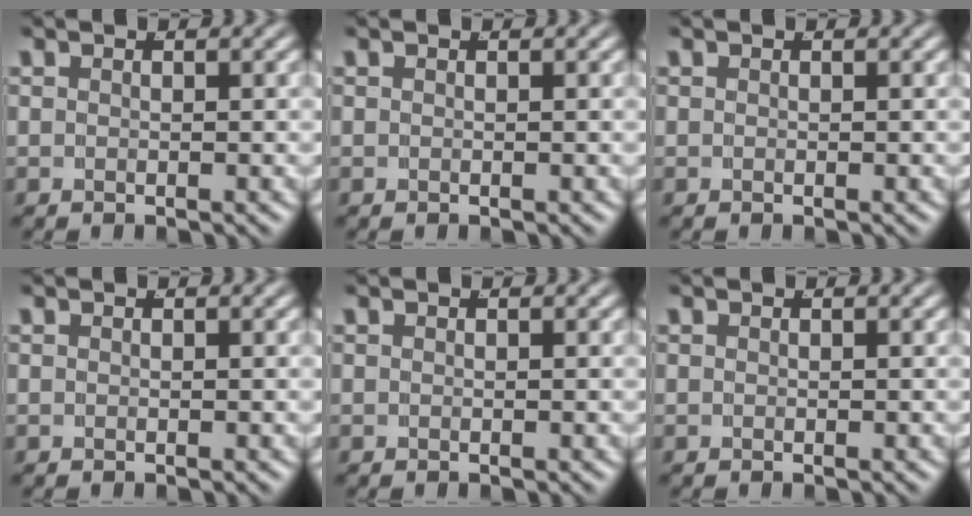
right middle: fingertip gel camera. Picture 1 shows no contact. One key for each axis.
{"total": 0.0}
{"total": 0.0}
{"total": 0.0}
{"total": 0.0}
{"total": 0.0}